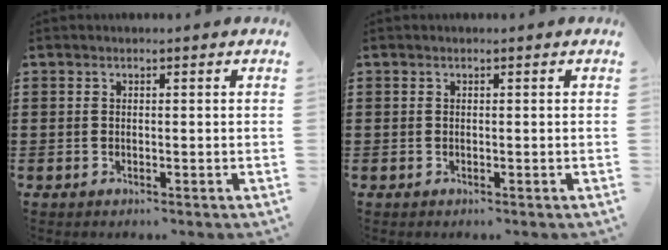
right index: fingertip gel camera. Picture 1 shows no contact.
{"total": 0.0}